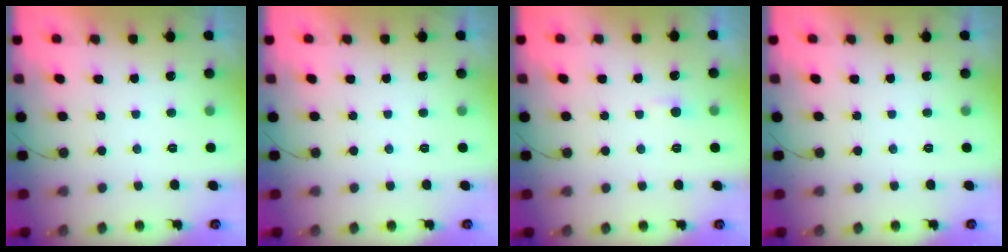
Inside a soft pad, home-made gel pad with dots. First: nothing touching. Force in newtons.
{"total": 0.0}
{"total": 2.6, "press": 2.6, "slide": 0.2}
{"total": 0.0}